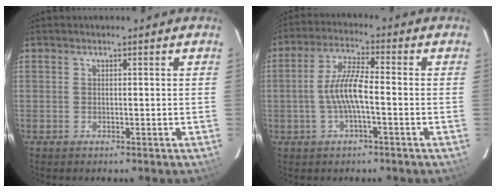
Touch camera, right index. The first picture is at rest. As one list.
[{"total": 7.2, "force": [-1.6, 1.4, 6.9], "torque": [-0.143, 0.008, -0.031]}]